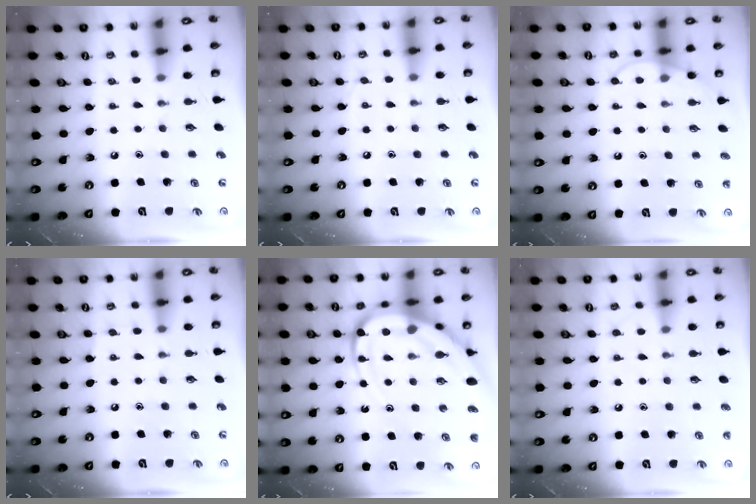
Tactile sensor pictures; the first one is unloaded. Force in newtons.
{"total": 4.6, "press": 4.5, "slide": 0.6}
{"total": 6.6, "press": 6.6, "slide": 0.7}
{"total": 4.8, "press": 4.8, "slide": 0.5}
{"total": 18.5, "press": 18.4, "slide": 1.8}
{"total": 5.7, "press": 5.7, "slide": 0.6}